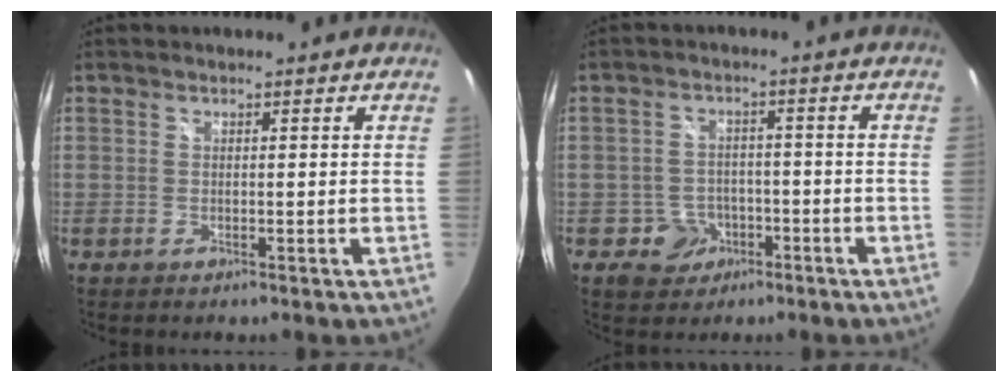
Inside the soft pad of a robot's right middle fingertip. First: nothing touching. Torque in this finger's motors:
{"motor_torque": [0.42, -0.50, 0.00, 0.03]}